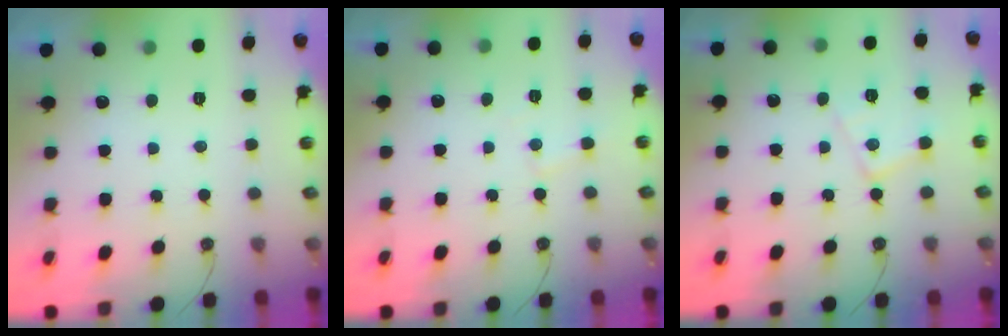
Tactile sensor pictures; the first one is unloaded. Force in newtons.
{"total": 4.4, "press": 4.4, "slide": 0.6}
{"total": 10.3, "press": 10.3, "slide": 0.6}